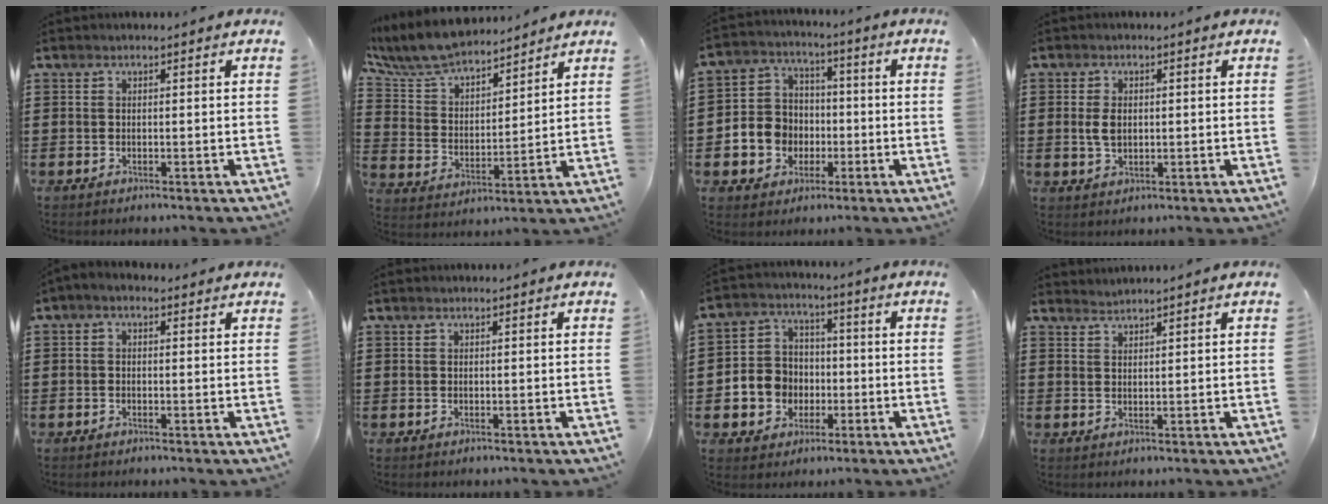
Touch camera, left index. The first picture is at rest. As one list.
[{"total": 8.6, "force": [7.8, 1.9, 2.9], "torque": [-0.093, -0.041, 0.140]}, {"total": 7.2, "force": [-1.5, 6.8, 1.6], "torque": [-0.074, 0.009, -0.028]}, {"total": 3.2, "force": [0.4, 2.0, 2.5], "torque": [-0.067, 0.001, 0.002]}, {"total": 1.1, "force": [-0.6, 0.6, 0.7], "torque": [-0.015, 0.001, -0.011]}, {"total": 0.0}, {"total": 7.2, "force": [-1.4, 6.9, 1.7], "torque": [-0.076, 0.012, -0.027]}, {"total": 1.3, "force": [1.2, -0.2, -0.3], "torque": [0.003, 0.000, 0.026]}]